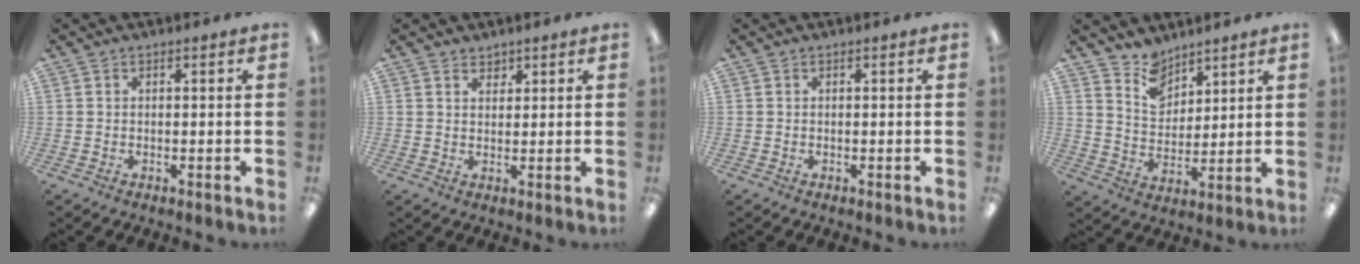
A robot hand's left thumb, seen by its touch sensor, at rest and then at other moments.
{"total": 2.1, "force": [1.8, 1.2, 0.2], "torque": [0.002, -0.007, 0.033]}
{"total": 0.0}
{"total": 8.2, "force": [6.9, 4.4, 1.1], "torque": [-0.029, -0.045, 0.131]}